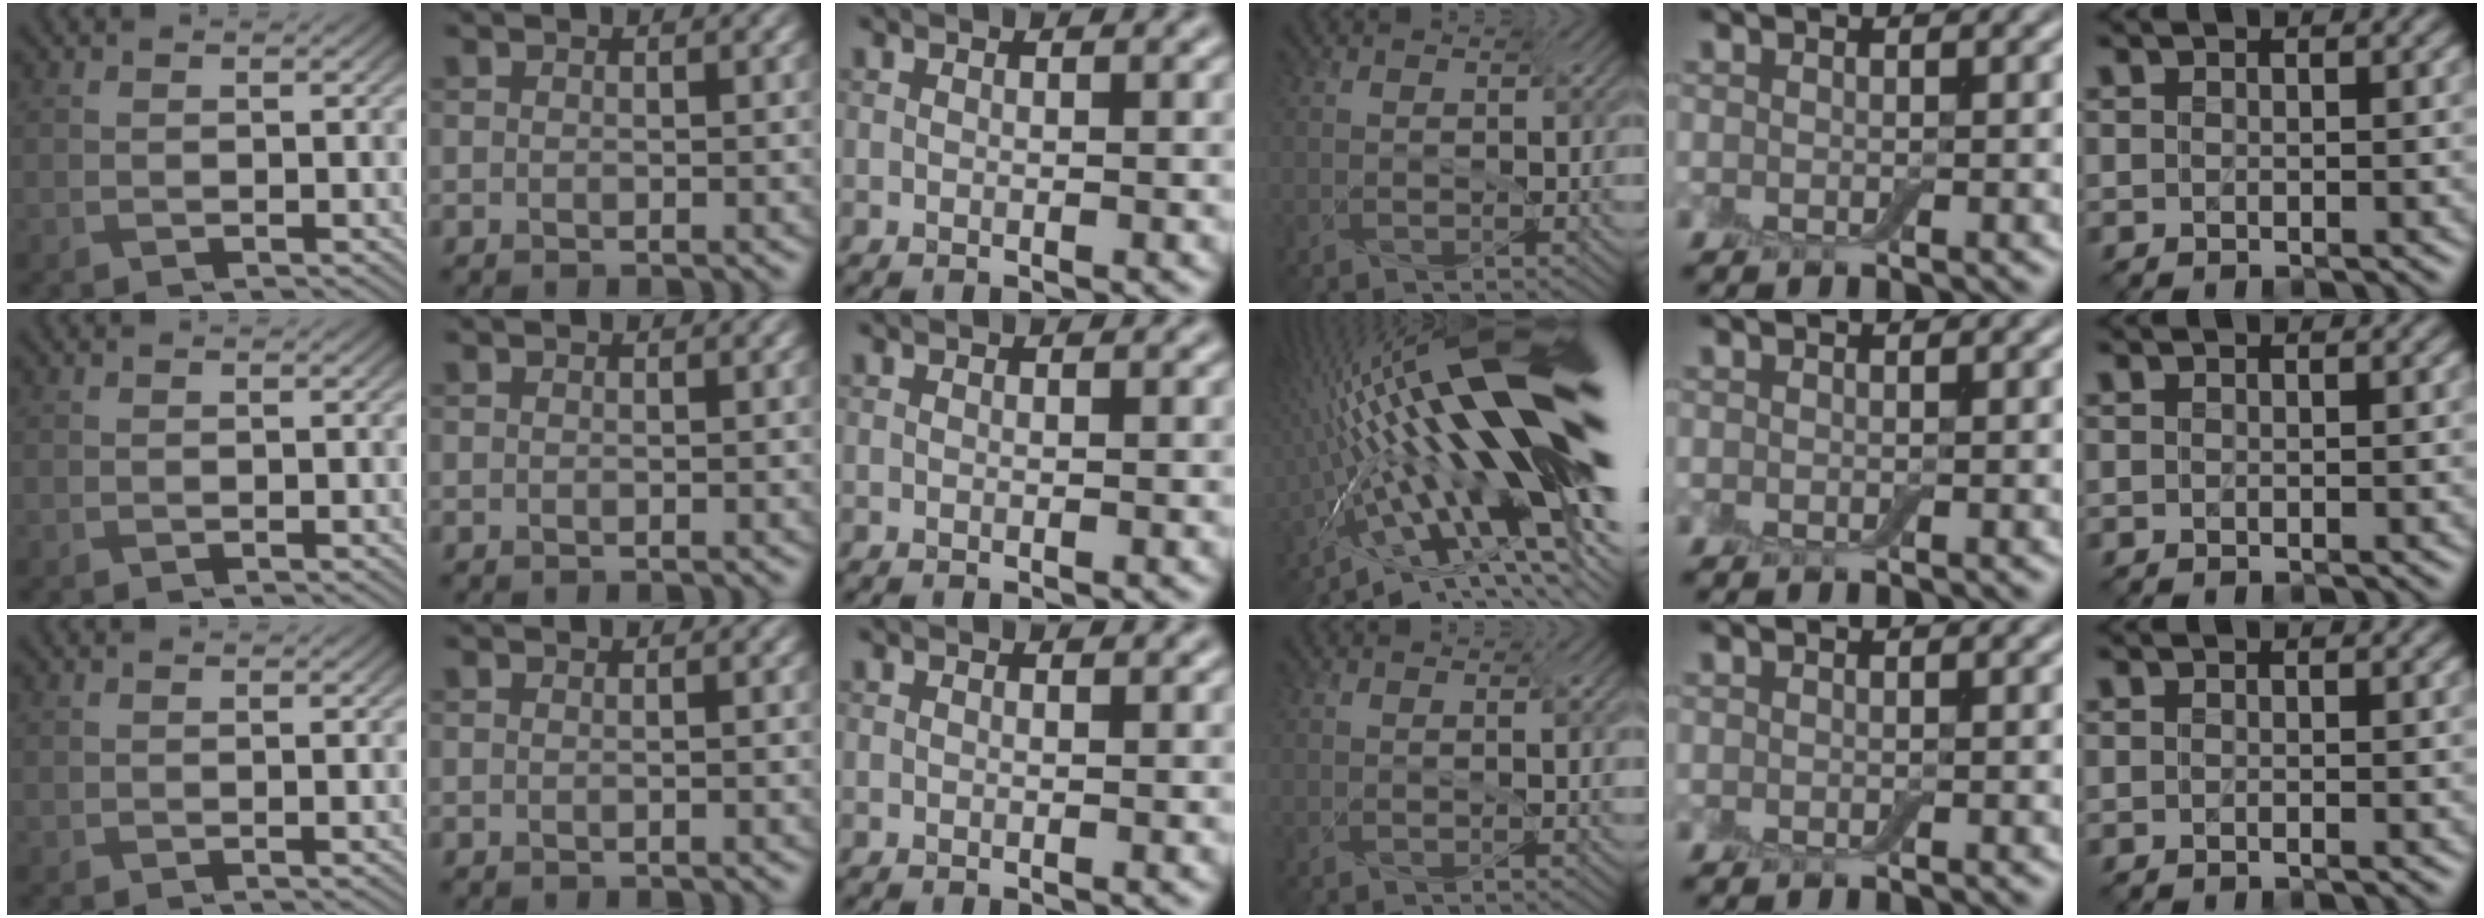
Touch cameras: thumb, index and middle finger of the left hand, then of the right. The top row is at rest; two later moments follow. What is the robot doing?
{"motion": "screw", "object": "jar lid"}